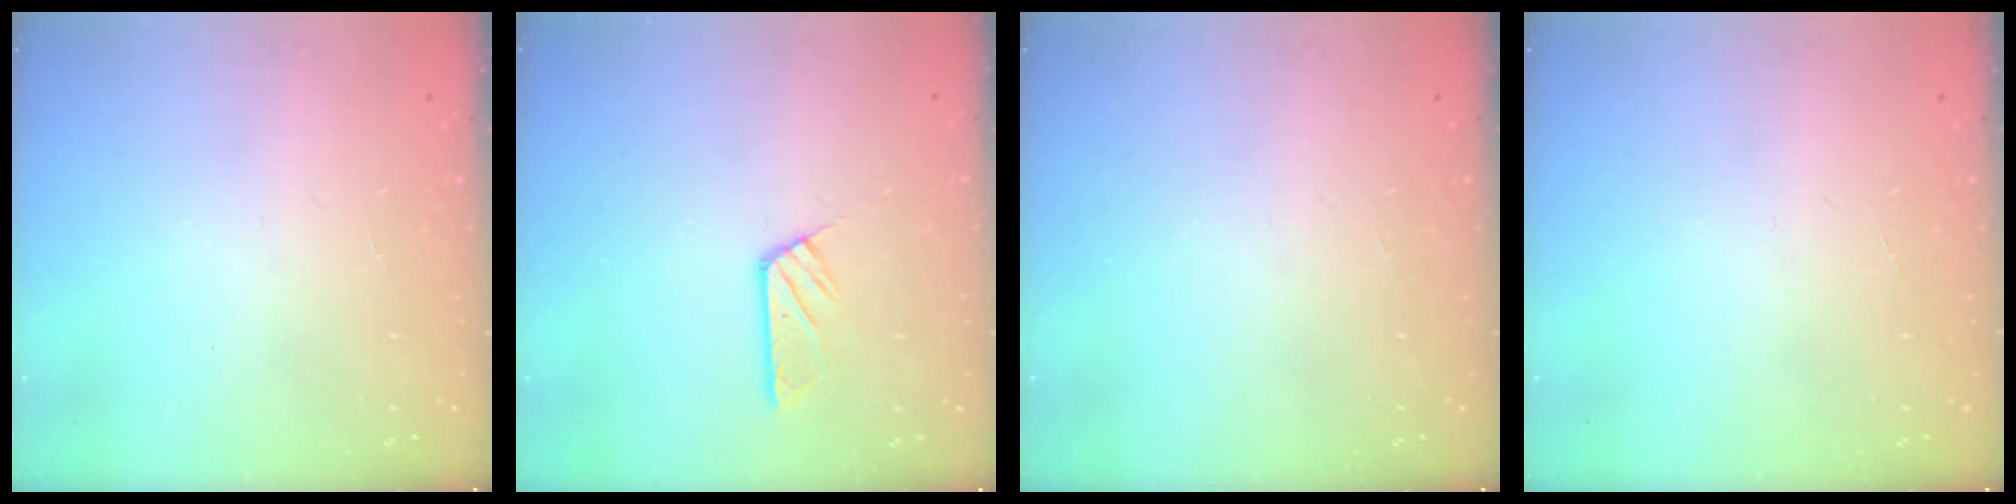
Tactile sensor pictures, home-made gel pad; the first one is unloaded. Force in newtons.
{"total": 5.2, "press": 5.2, "slide": 0.1}
{"total": 0.0}
{"total": 0.0}